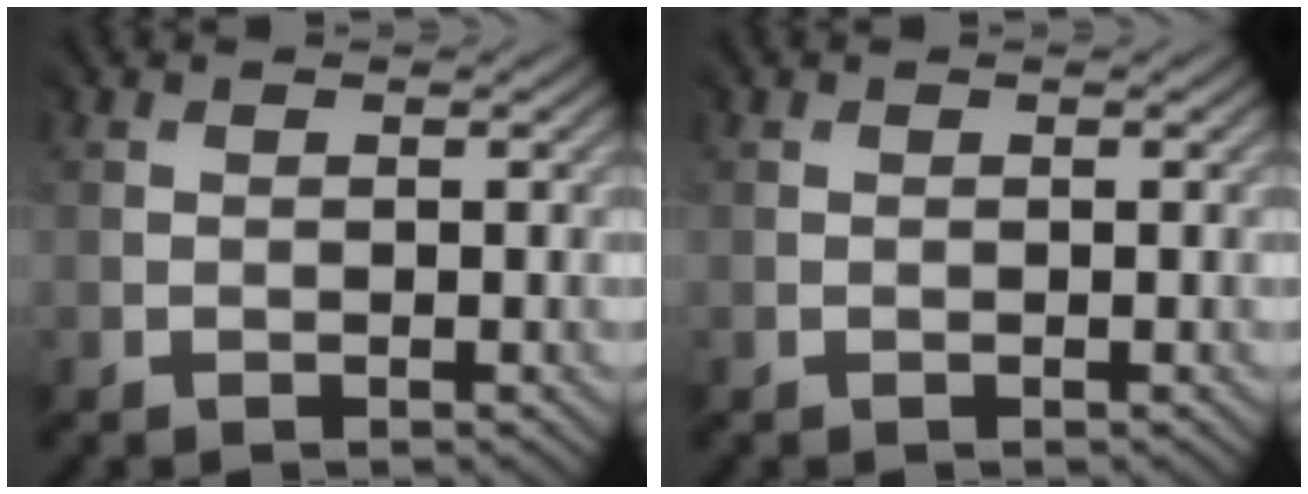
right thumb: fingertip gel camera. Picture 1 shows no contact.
{"total": 0.0}